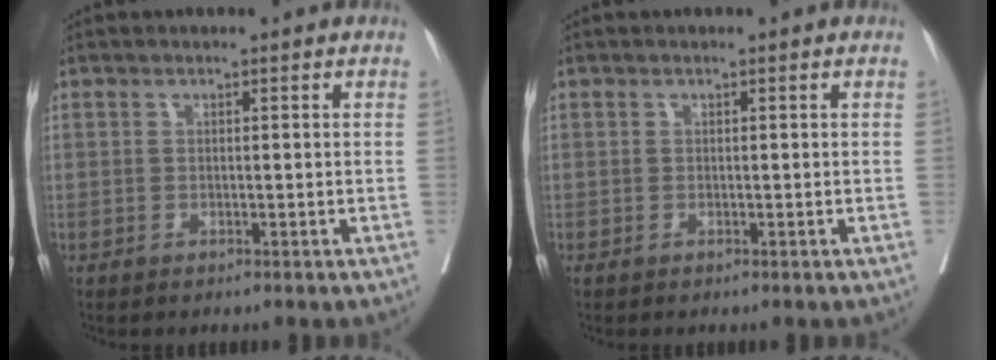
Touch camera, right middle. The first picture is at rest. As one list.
[{"total": 0.0}]